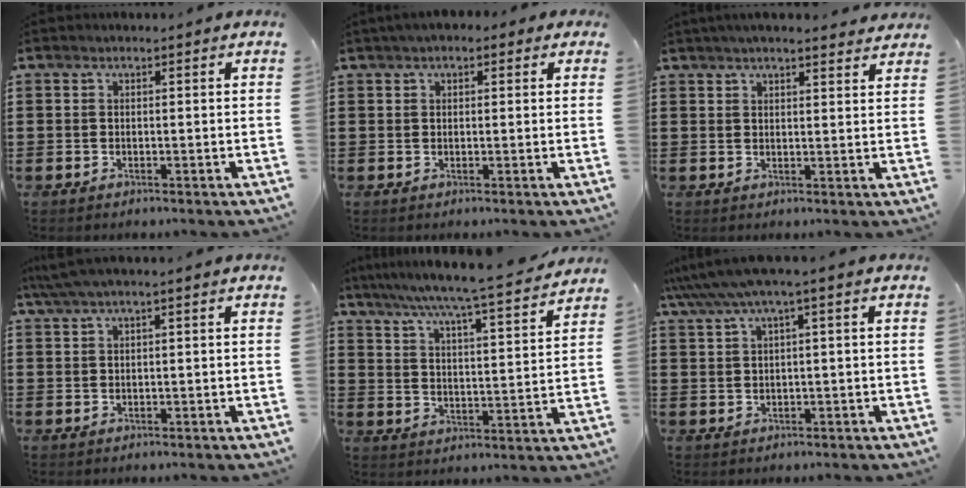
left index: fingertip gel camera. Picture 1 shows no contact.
{"total": 1.8, "force": [1.0, 1.0, 1.1], "torque": [-0.025, 0.008, 0.017]}
{"total": 3.0, "force": [2.8, 0.0, 0.9], "torque": [-0.026, -0.003, 0.052]}
{"total": 1.9, "force": [0.7, 0.0, 1.8], "torque": [-0.040, -0.005, 0.011]}
{"total": 6.2, "force": [5.5, -1.1, 2.6], "torque": [-0.073, -0.047, 0.085]}
{"total": 3.8, "force": [1.3, -0.1, 3.6], "torque": [-0.070, -0.006, 0.021]}